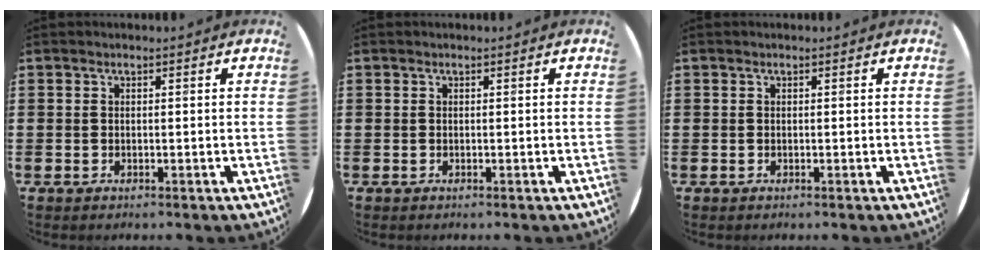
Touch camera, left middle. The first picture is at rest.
{"total": 0.0}
{"total": 0.0}